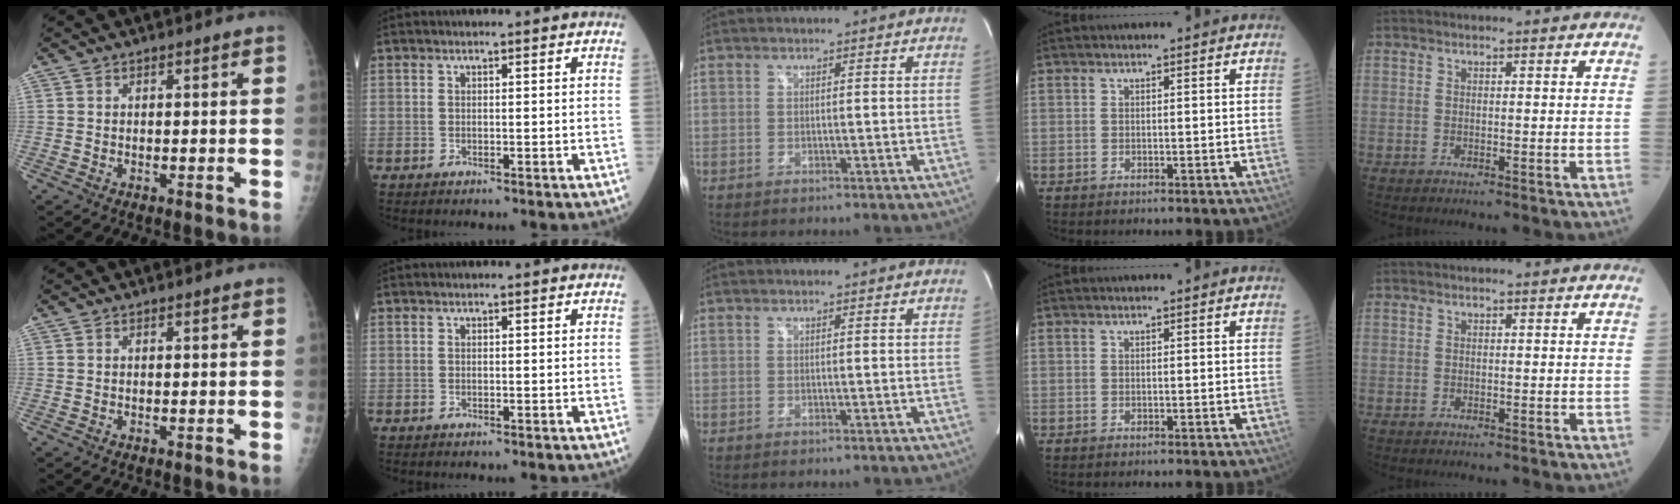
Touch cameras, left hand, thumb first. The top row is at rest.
{}